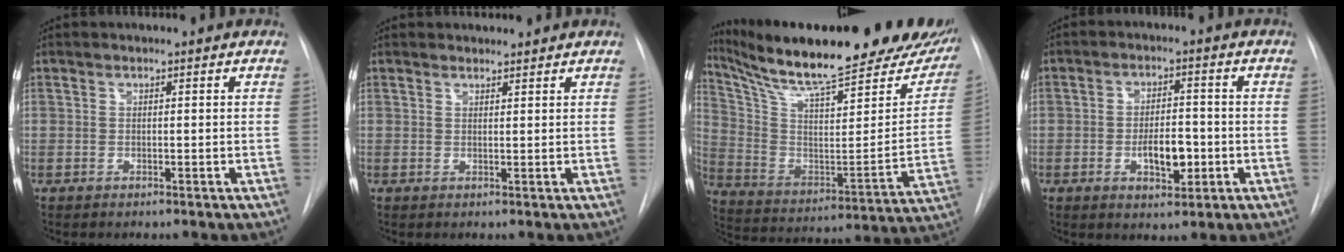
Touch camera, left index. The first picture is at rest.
{"total": 1.4, "force": [1.3, 0.3, -0.1], "torque": [-0.002, 0.004, 0.020]}
{"total": 31.6, "force": [25.5, 6.3, 17.6], "torque": [-0.284, -0.042, 0.358]}
{"total": 6.1, "force": [-2.1, 2.6, 5.1], "torque": [-0.084, -0.002, -0.028]}